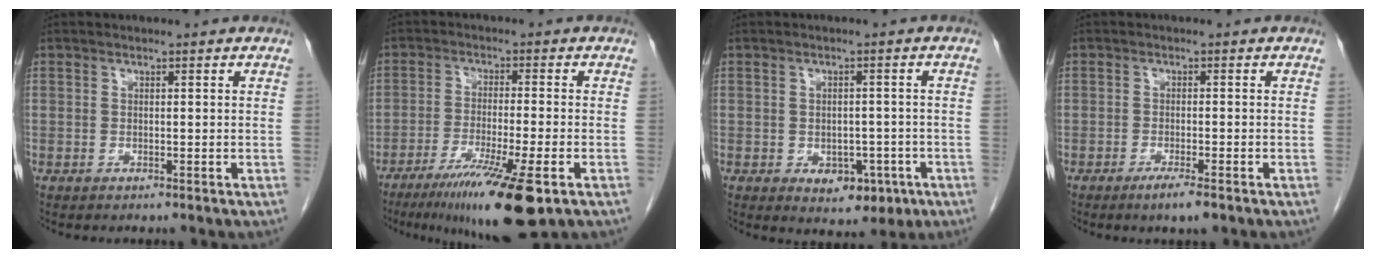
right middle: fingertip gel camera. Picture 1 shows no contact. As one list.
[{"total": 12.8, "force": [-7.6, 0.4, 10.3], "torque": [-0.167, -0.036, -0.125]}, {"total": 5.6, "force": [-2.2, 3.6, 3.7], "torque": [-0.038, 0.003, -0.018]}, {"total": 3.6, "force": [-2.4, 0.5, 2.6], "torque": [-0.046, -0.005, -0.038]}]